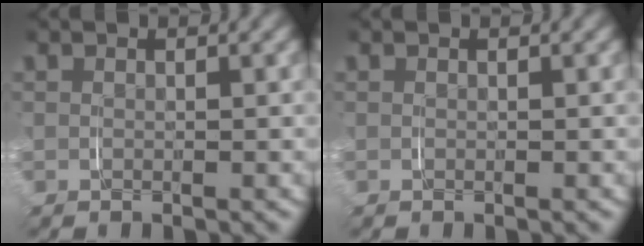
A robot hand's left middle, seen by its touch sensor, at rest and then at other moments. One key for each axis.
{"total": 0.0}